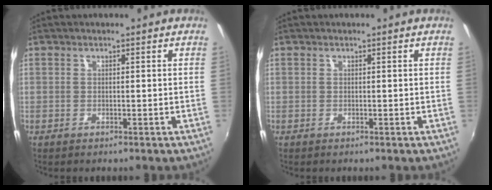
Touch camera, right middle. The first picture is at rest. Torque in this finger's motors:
{"motor_torque": [-0.08, -0.08, 0.00, 0.00]}